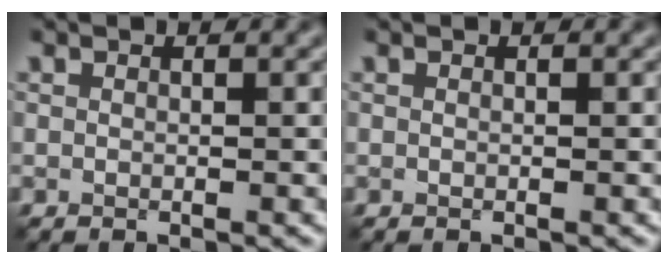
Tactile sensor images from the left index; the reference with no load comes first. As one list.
[{"total": 0.0}]